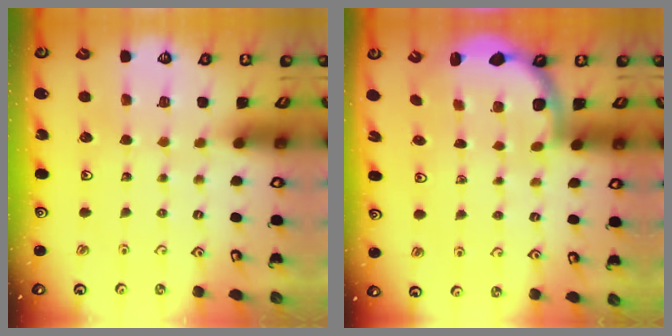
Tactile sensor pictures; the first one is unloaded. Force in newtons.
{"total": 3.3, "press": 2.6, "slide": 1.9}